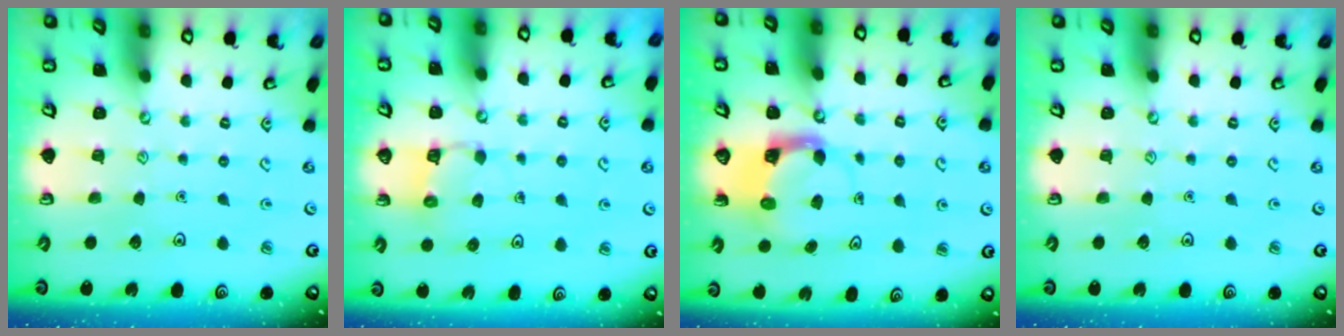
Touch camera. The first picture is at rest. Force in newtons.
{"total": 6.3, "press": 6.2, "slide": 0.4}
{"total": 3.8, "press": 3.8, "slide": 0.3}
{"total": 0.0}